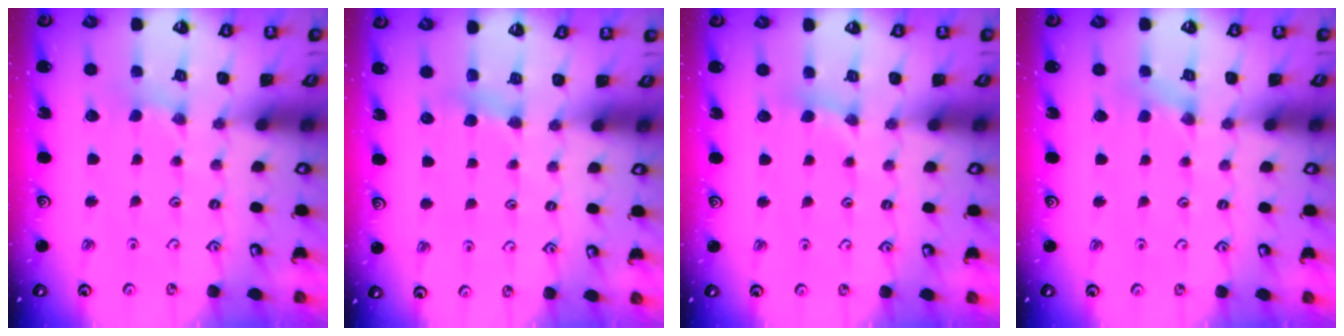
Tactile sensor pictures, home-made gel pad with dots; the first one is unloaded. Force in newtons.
{"total": 3.9, "press": 3.9, "slide": 0.6}
{"total": 1.9, "press": 1.8, "slide": 0.4}
{"total": 2.5, "press": 2.4, "slide": 0.4}